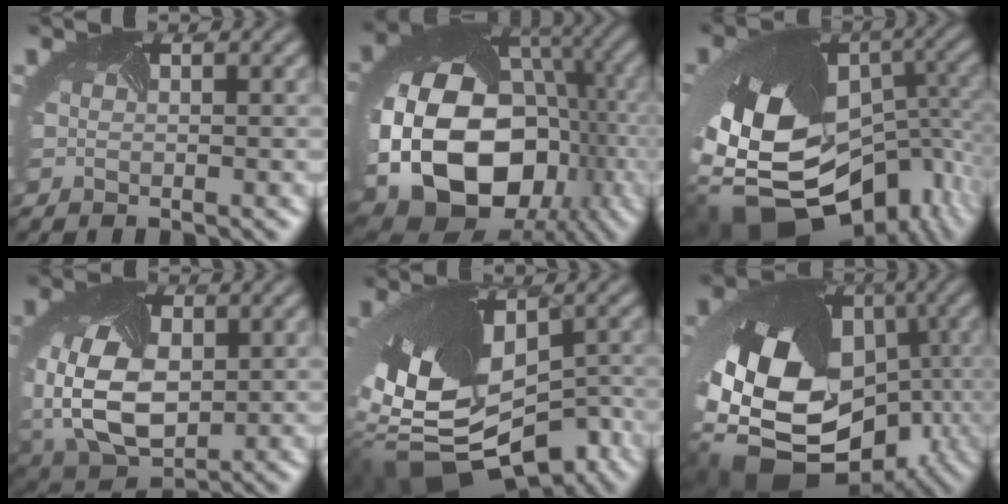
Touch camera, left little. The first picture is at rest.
{"total": 17.6, "force": [-3.4, 13.5, 10.7], "torque": [-0.216, -0.044, -0.028]}
{"total": 18.1, "force": [-6.5, 11.7, 12.1], "torque": [-0.245, -0.041, -0.078]}
{"total": 8.9, "force": [-0.5, 6.1, 6.5], "torque": [-0.173, -0.015, -0.001]}
{"total": 15.0, "force": [-5.1, 8.9, 10.9], "torque": [-0.235, -0.044, -0.057]}
{"total": 17.4, "force": [-3.7, 12.5, 11.5], "torque": [-0.223, -0.026, -0.044]}